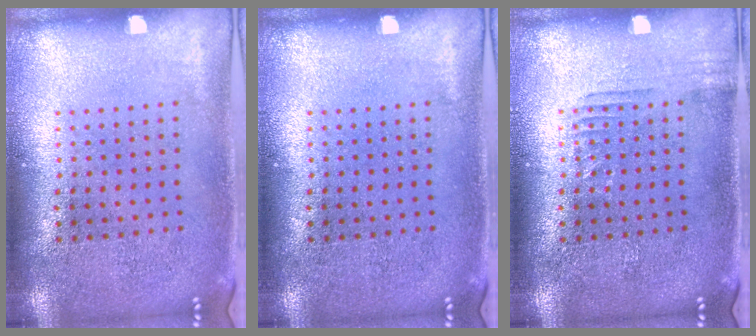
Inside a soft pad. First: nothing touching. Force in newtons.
{"total": 0.0}
{"total": 0.9, "press": 0.9, "slide": 0.2}